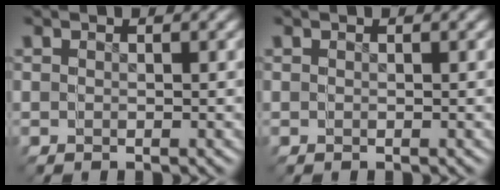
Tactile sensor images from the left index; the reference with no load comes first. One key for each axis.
{"total": 0.0}